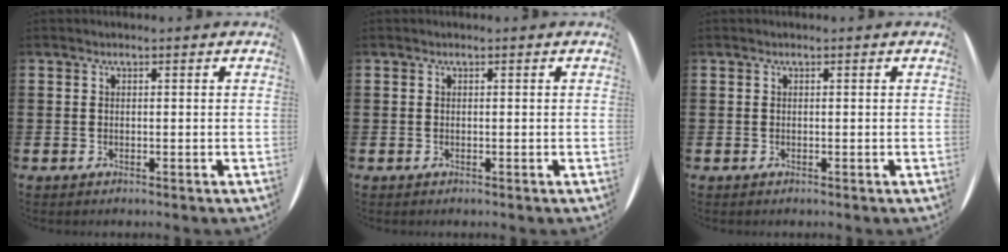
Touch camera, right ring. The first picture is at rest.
{"total": 0.0}
{"total": 0.0}